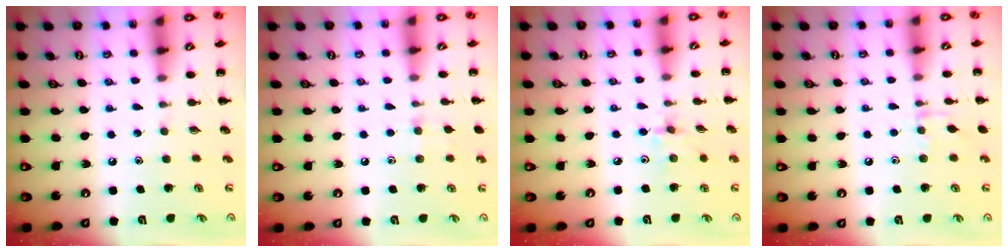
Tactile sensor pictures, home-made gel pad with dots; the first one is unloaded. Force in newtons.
{"total": 4.9, "press": 4.6, "slide": 1.5}
{"total": 2.9, "press": 2.7, "slide": 0.9}
{"total": 5.9, "press": 5.8, "slide": 1.0}